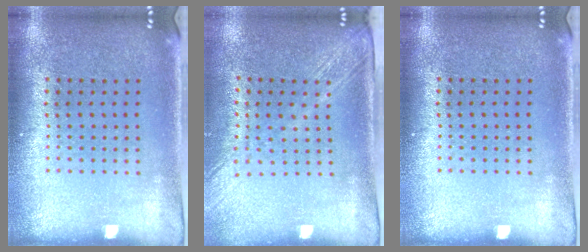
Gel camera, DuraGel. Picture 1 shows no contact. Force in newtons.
{"total": 2.0, "press": 1.6, "slide": 1.2}
{"total": 0.0}